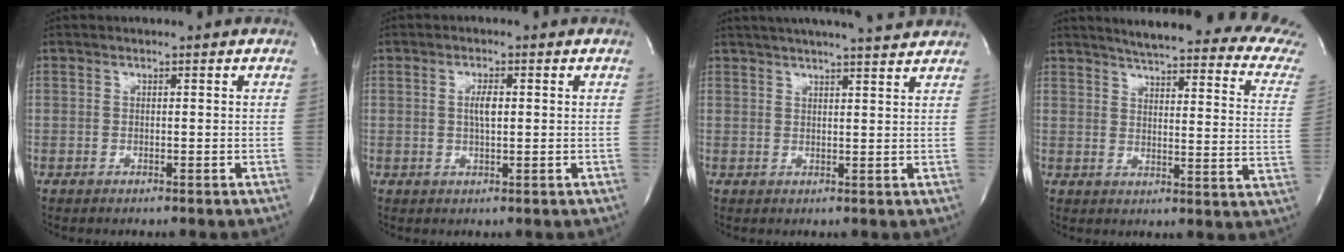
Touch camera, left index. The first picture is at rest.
{"total": 2.5, "force": [0.2, 0.6, 2.4], "torque": [-0.049, -0.002, 0.005]}
{"total": 12.7, "force": [11.4, 0.7, 5.5], "torque": [-0.092, 0.021, 0.147]}
{"total": 22.4, "force": [20.3, 1.1, 9.5], "torque": [-0.120, -0.075, 0.225]}